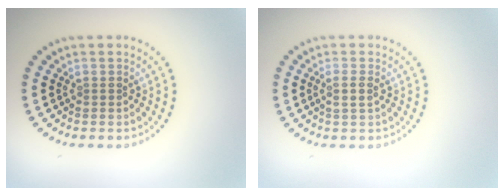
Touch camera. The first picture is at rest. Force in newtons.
{"total": 1.4, "press": 1.2, "slide": 0.6}